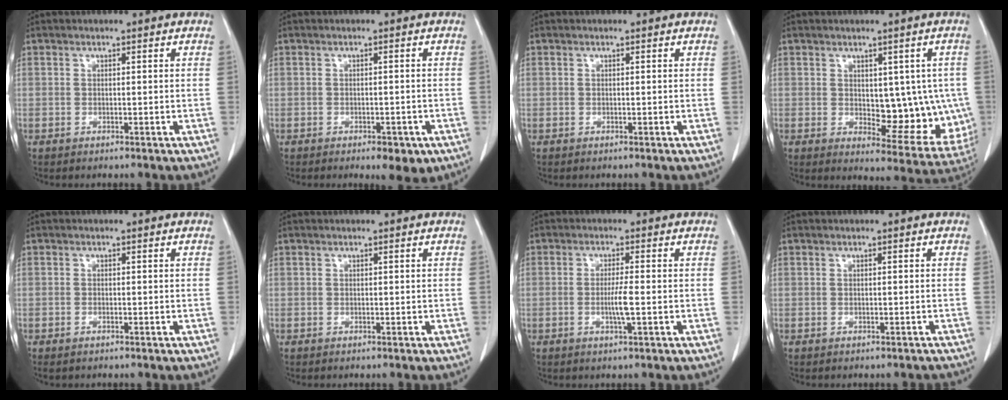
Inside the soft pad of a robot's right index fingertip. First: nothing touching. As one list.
[{"total": 4.2, "force": [-2.4, 1.6, 3.1], "torque": [-0.034, -0.002, -0.023]}, {"total": 0.0}, {"total": 11.0, "force": [0.1, 5.4, 9.6], "torque": [-0.098, -0.002, 0.016]}, {"total": 0.6, "force": [-0.5, 0.2, 0.3], "torque": [-0.012, -0.002, -0.005]}, {"total": 0.0}, {"total": 3.4, "force": [-0.7, -0.1, 3.3], "torque": [-0.065, -0.005, -0.014]}, {"total": 1.0, "force": [-0.9, 0.5, 0.1], "torque": [0.000, 0.004, -0.013]}]